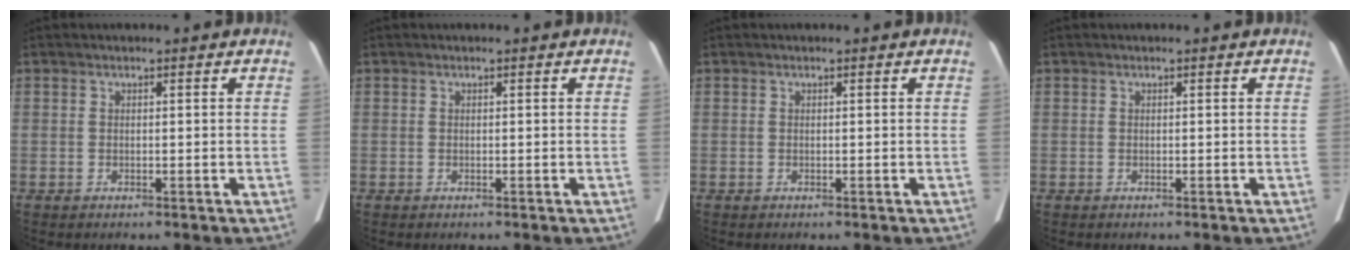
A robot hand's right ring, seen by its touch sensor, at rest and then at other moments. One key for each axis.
{"total": 0.0}
{"total": 0.0}
{"total": 0.0}